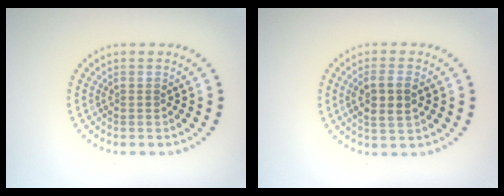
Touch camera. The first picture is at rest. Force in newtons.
{"total": 2.8, "press": 2.7, "slide": 0.8}